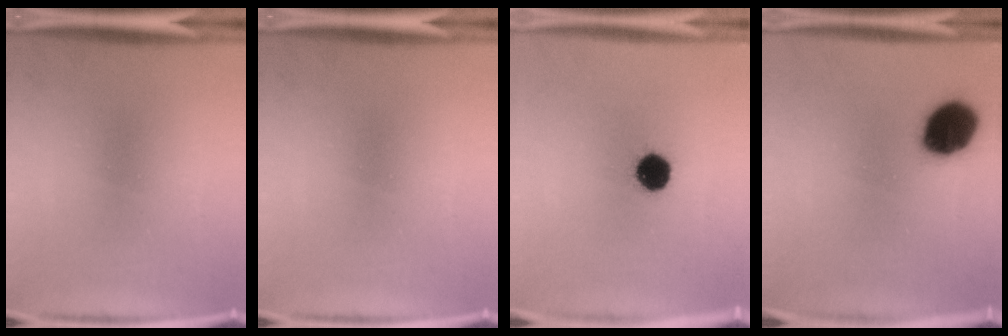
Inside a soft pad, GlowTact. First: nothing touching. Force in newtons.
{"total": 0.0}
{"total": 8.3}
{"total": 14.3}